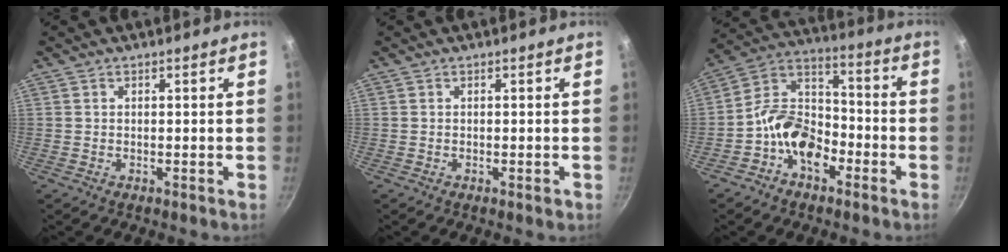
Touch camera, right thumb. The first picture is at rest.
{"total": 0.8, "force": [-0.4, 0.2, 0.7], "torque": [-0.011, 0.002, -0.007]}
{"total": 12.1, "force": [-5.5, 8.0, 7.3], "torque": [-0.100, 0.060, -0.121]}